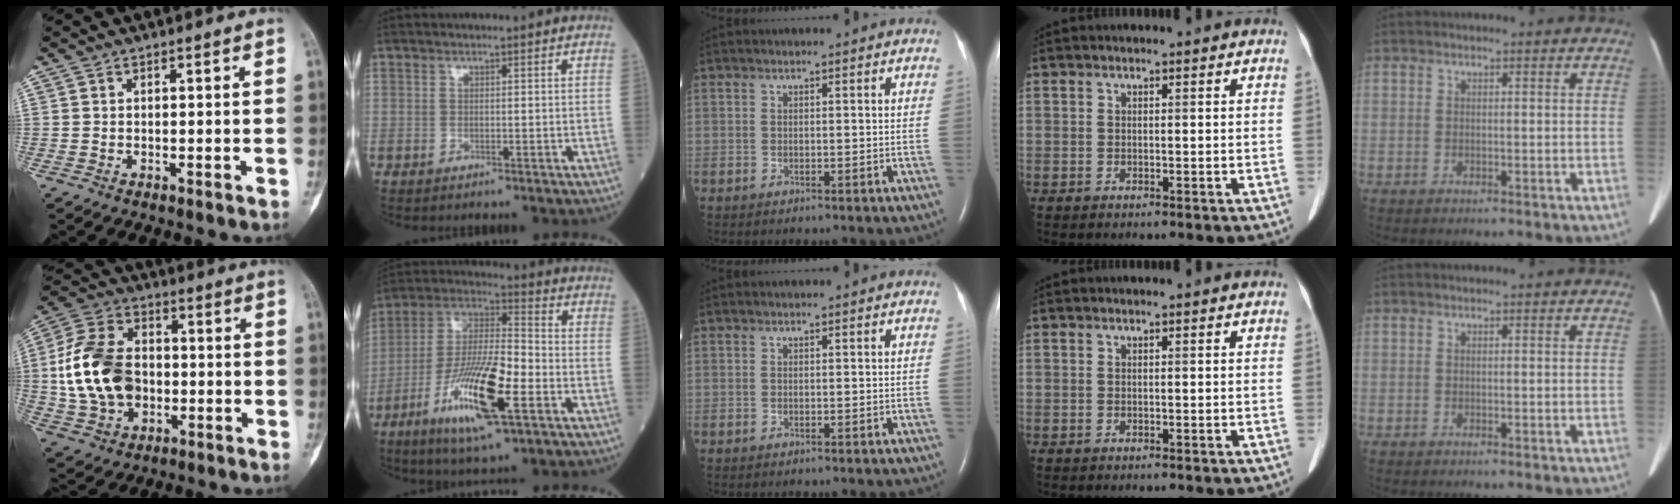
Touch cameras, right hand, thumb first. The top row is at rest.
{"thumb": {"total": 16.8, "force": [-1.0, 12.0, 11.7], "torque": [-0.217, 0.018, -0.014]}, "index": {"total": 16.7, "force": [-6.9, 2.8, 14.9], "torque": [-0.293, -0.018, -0.125]}}